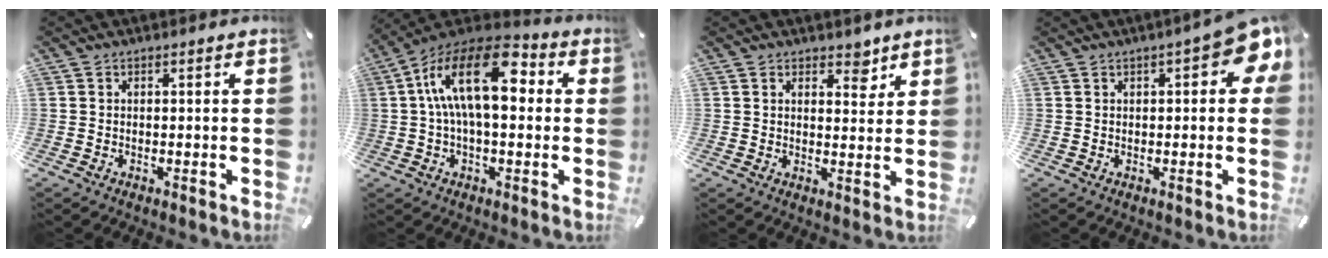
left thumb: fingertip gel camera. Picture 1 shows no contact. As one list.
[{"total": 17.5, "force": [3.3, 8.9, 14.7], "torque": [-0.283, -0.010, 0.051]}, {"total": 4.7, "force": [3.2, 2.8, 2.0], "torque": [-0.009, -0.020, 0.049]}, {"total": 8.6, "force": [3.0, 3.0, 7.5], "torque": [-0.099, -0.012, 0.048]}]